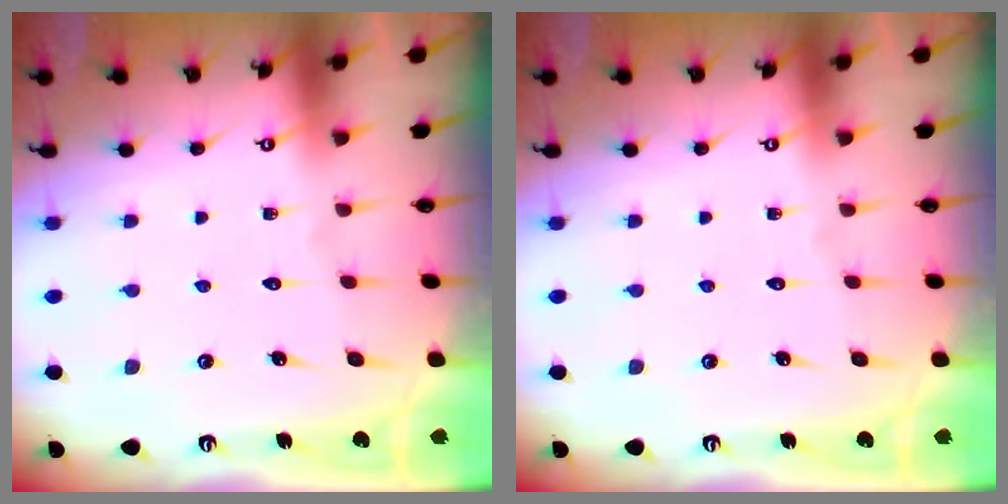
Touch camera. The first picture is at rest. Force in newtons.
{"total": 0.0}